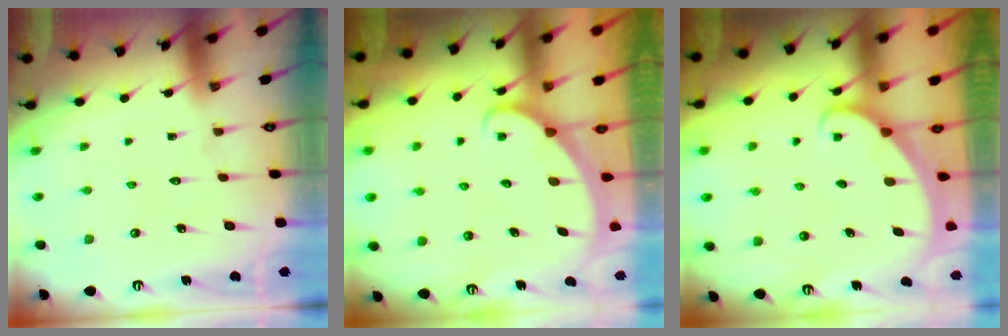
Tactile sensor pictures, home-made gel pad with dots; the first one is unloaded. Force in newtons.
{"total": 2.1, "press": 2.1, "slide": 0.1}
{"total": 1.8, "press": 1.8, "slide": 0.1}